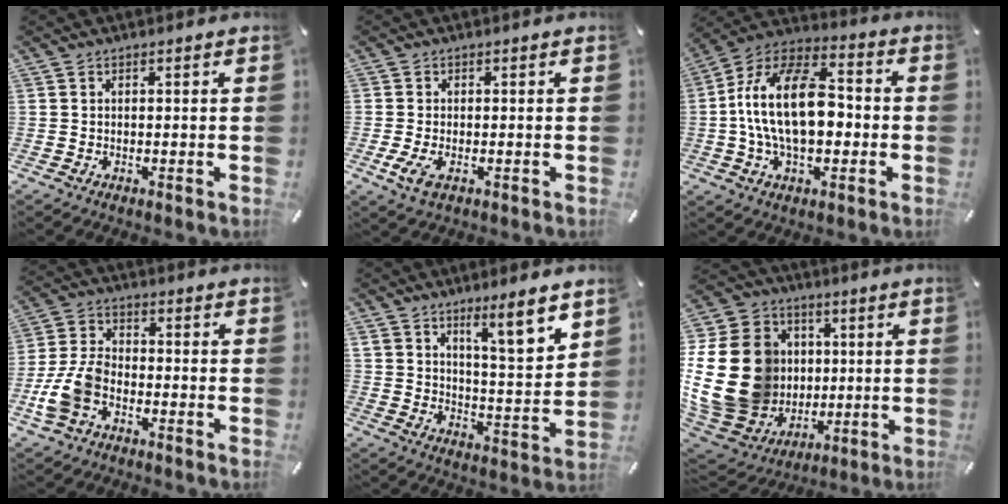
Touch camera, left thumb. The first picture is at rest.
{"total": 3.4, "force": [-1.0, 1.6, 2.8], "torque": [-0.066, -0.005, -0.019]}
{"total": 19.2, "force": [-1.6, 11.4, 15.4], "torque": [-0.313, 0.010, -0.034]}
{"total": 9.1, "force": [-4.0, 5.9, 5.7], "torque": [-0.128, 0.016, -0.074]}
{"total": 10.2, "force": [8.0, 2.2, 5.9], "torque": [-0.080, -0.059, 0.135]}
{"total": 26.2, "force": [1.5, 21.7, 14.6], "torque": [-0.305, -0.003, 0.063]}